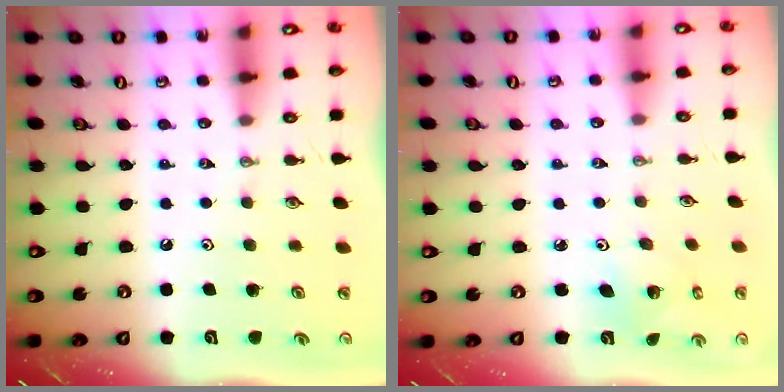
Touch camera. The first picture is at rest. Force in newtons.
{"total": 3.2, "press": 3.2, "slide": 0.2}